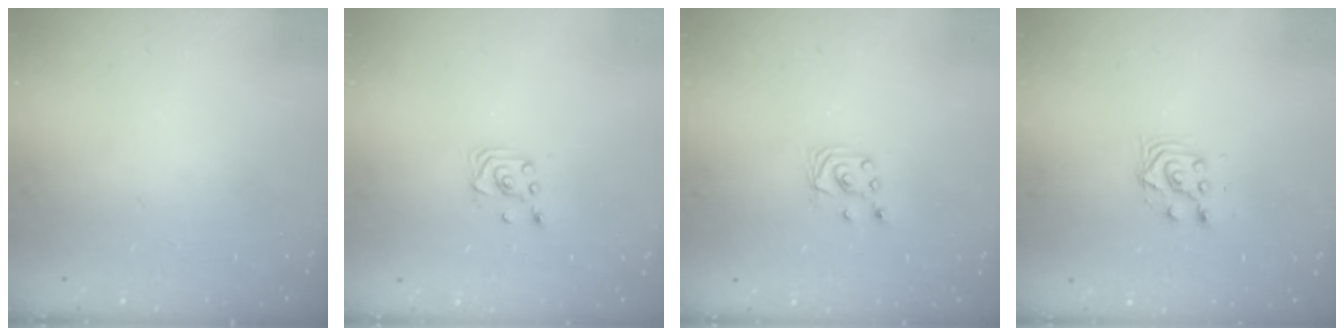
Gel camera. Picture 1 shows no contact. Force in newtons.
{"total": 2.6, "press": 2.6, "slide": 0.2}
{"total": 2.4, "press": 2.4, "slide": 0.2}
{"total": 7.0, "press": 7.0, "slide": 0.7}